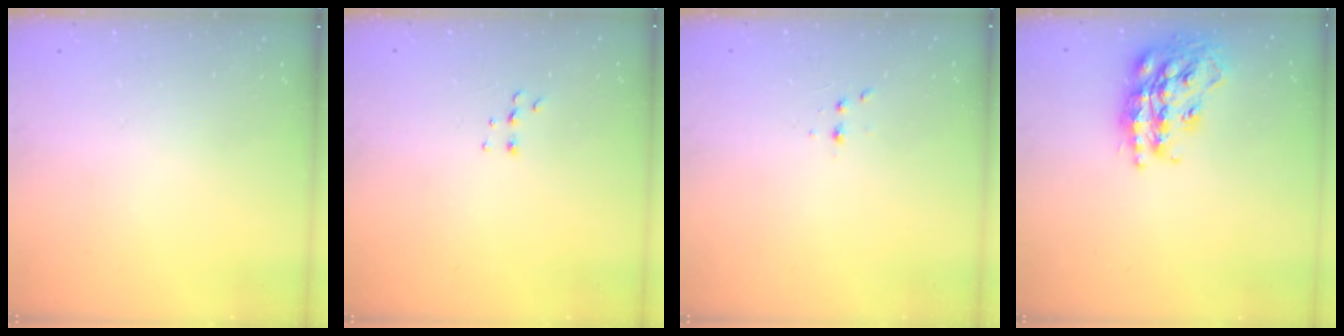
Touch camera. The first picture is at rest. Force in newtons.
{"total": 5.1, "press": 5.0, "slide": 0.7}
{"total": 2.9, "press": 2.7, "slide": 1.0}
{"total": 20.5, "press": 20.5, "slide": 1.4}